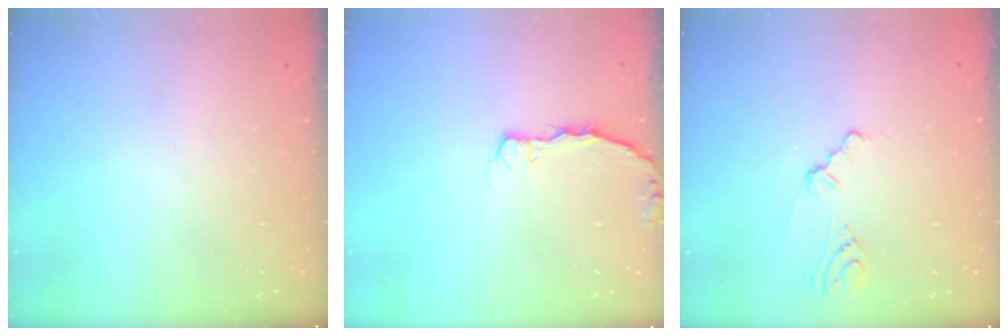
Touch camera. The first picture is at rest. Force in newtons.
{"total": 3.0, "press": 3.0, "slide": 0.3}
{"total": 2.1, "press": 2.0, "slide": 0.7}